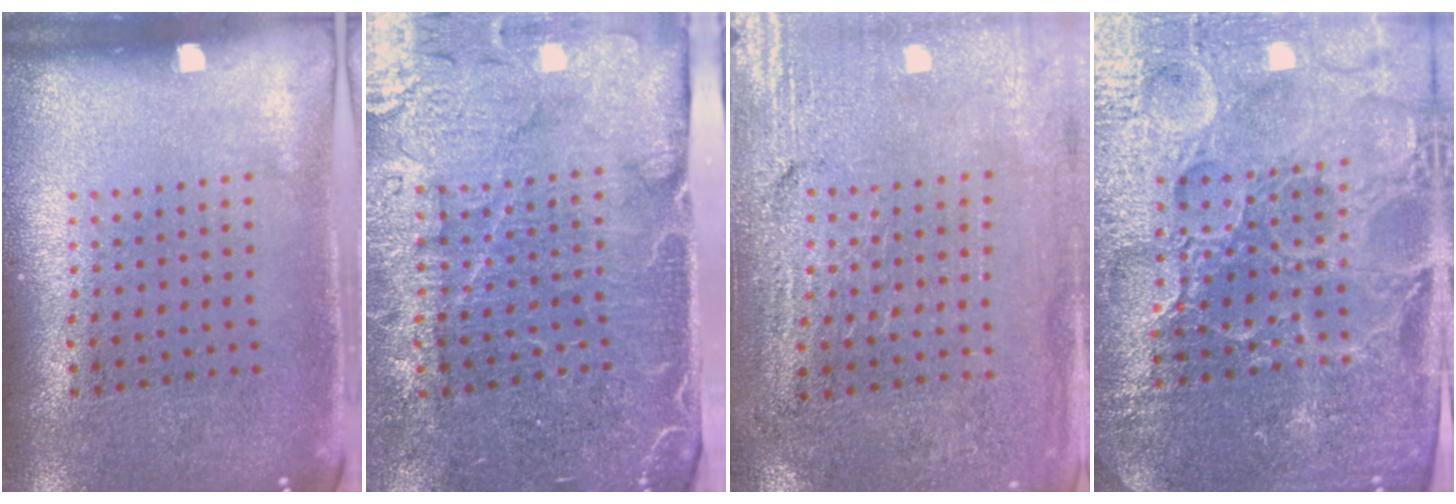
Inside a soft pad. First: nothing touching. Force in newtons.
{"total": 4.5, "press": 3.9, "slide": 2.2}
{"total": 3.2, "press": 3.1, "slide": 0.7}
{"total": 5.0, "press": 4.7, "slide": 1.7}